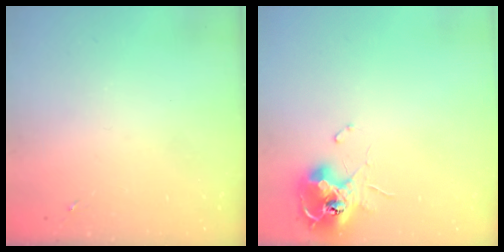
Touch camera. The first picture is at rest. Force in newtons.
{"total": 11.6, "press": 11.6, "slide": 1.1}